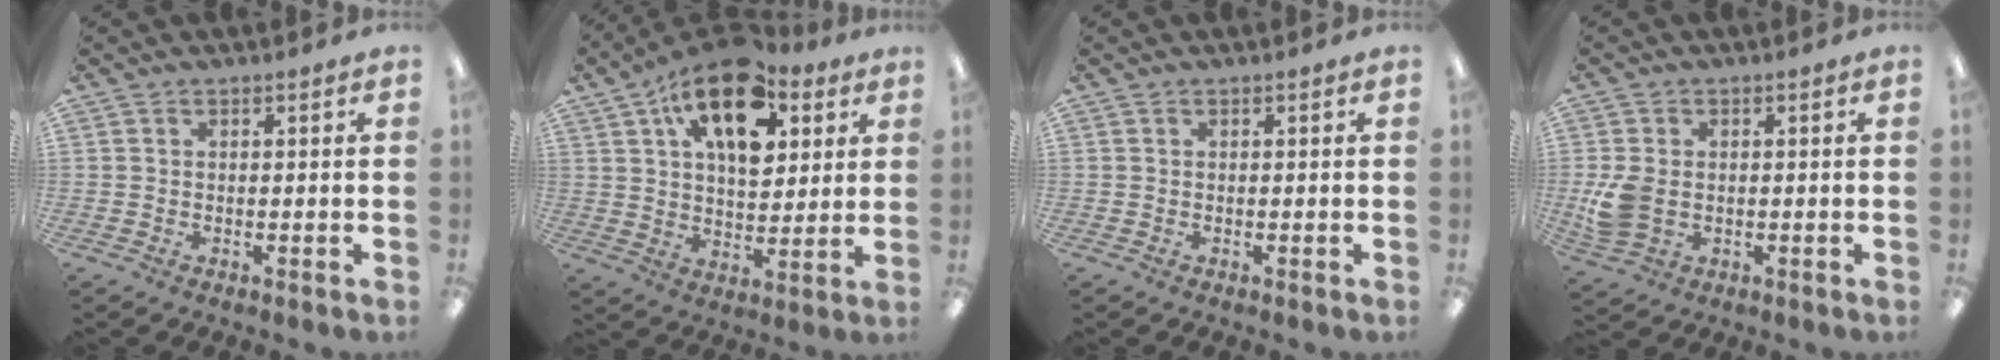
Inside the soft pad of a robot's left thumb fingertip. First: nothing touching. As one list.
[{"total": 17.3, "force": [9.3, 9.2, 11.4], "torque": [-0.173, -0.032, 0.159]}, {"total": 0.0}, {"total": 6.5, "force": [-0.4, 4.7, 4.5], "torque": [-0.094, -0.002, -0.007]}]